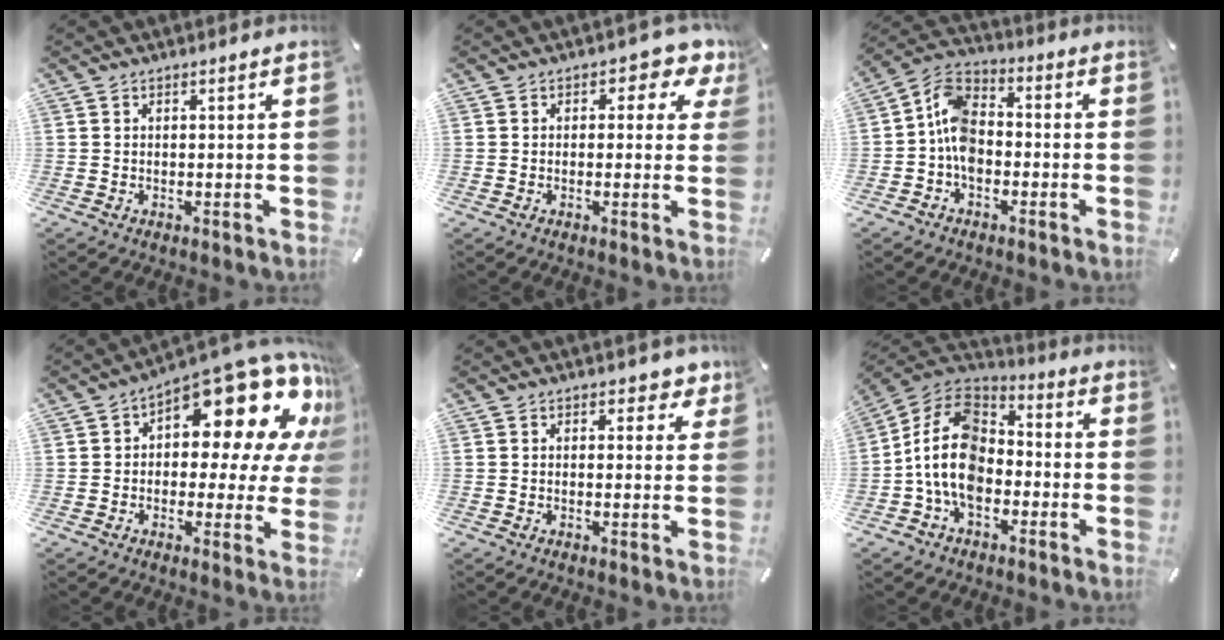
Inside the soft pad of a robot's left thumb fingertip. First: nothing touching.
{"total": 4.9, "force": [1.8, 2.9, 3.4], "torque": [-0.035, -0.010, 0.021]}
{"total": 9.0, "force": [-2.7, 6.2, 6.0], "torque": [-0.130, 0.014, -0.052]}
{"total": 20.5, "force": [10.7, 10.0, 14.3], "torque": [-0.177, -0.089, 0.175]}
{"total": 3.1, "force": [1.6, 2.0, 1.6], "torque": [-0.007, -0.003, 0.021]}
{"total": 14.0, "force": [-4.5, 9.7, 9.1], "torque": [-0.208, 0.025, -0.090]}